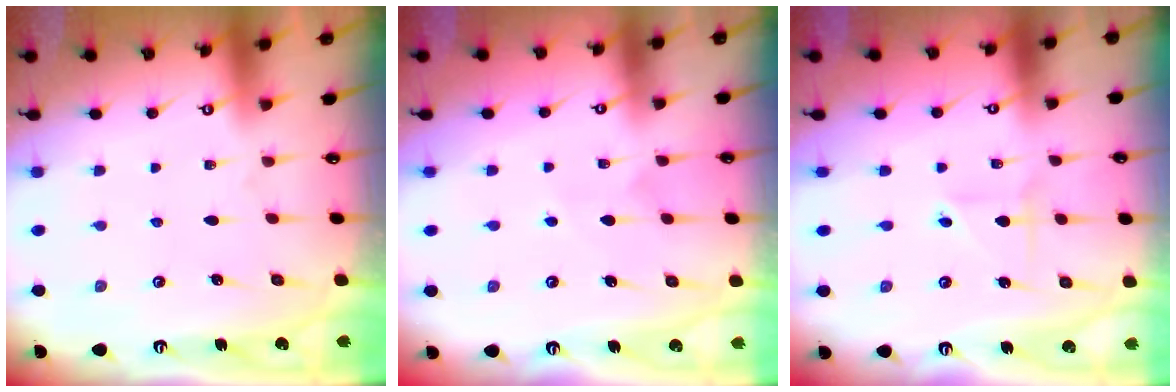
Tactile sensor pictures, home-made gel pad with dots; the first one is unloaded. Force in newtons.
{"total": 4.6, "press": 4.5, "slide": 0.9}
{"total": 2.1, "press": 1.9, "slide": 0.7}